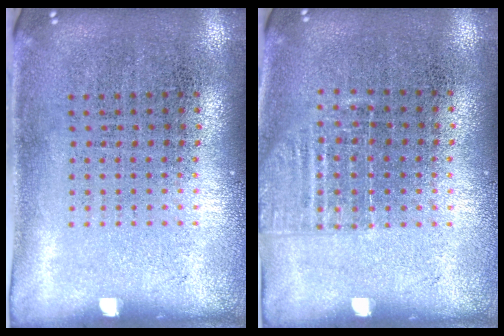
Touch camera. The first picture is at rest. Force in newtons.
{"total": 1.1, "press": 1.0, "slide": 0.5}